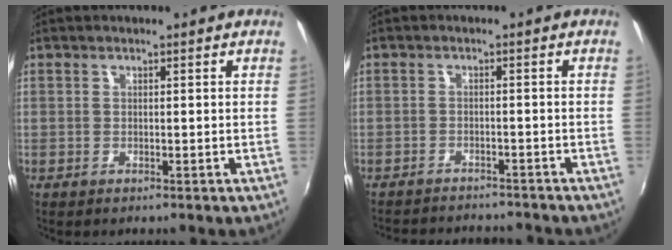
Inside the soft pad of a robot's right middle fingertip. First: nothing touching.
{"total": 9.9, "force": [-9.1, 2.3, 3.1], "torque": [-0.078, -0.012, -0.131]}